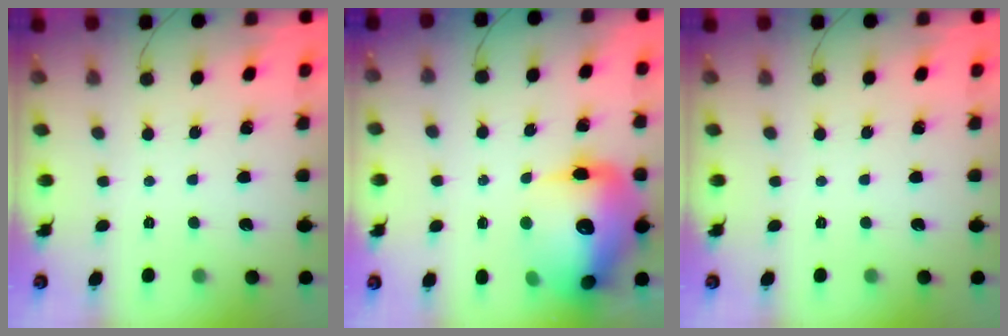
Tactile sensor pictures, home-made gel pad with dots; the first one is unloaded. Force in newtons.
{"total": 22.3, "press": 21.8, "slide": 4.6}
{"total": 0.0}